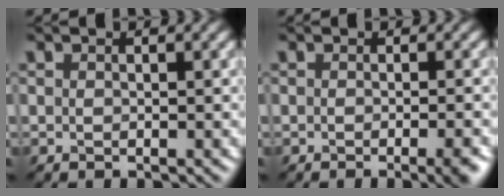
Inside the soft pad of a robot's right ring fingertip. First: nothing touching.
{"total": 2.9, "force": [-1.3, 0.8, 2.5], "torque": [-0.019, 0.001, -0.018]}